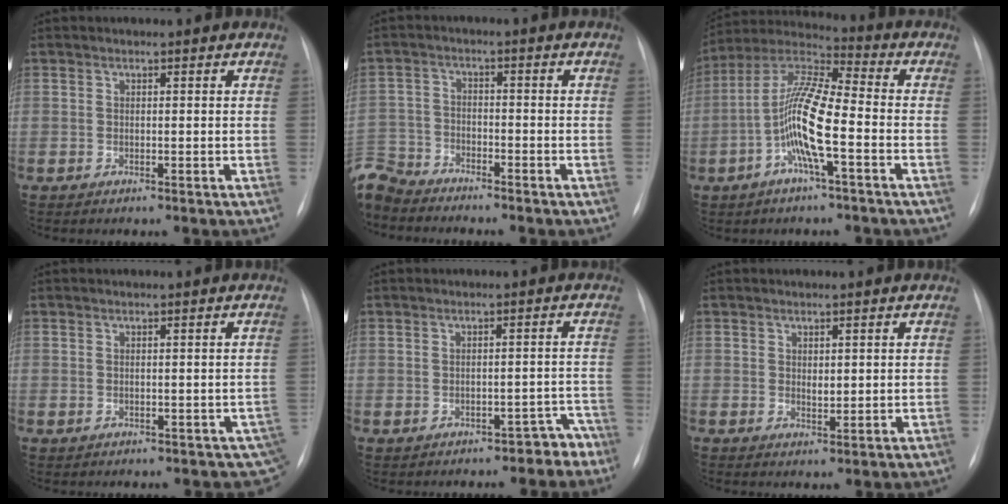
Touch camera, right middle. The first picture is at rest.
{"total": 8.8, "force": [-8.3, 2.5, 1.0], "torque": [-0.030, 0.000, -0.157]}
{"total": 11.8, "force": [-3.0, 1.4, 11.4], "torque": [-0.231, 0.010, -0.064]}
{"total": 3.1, "force": [-1.1, 2.1, 1.9], "torque": [-0.011, 0.009, -0.004]}
{"total": 3.3, "force": [-2.6, 1.7, 1.0], "torque": [-0.006, 0.030, -0.025]}
{"total": 1.6, "force": [0.4, 0.9, 1.2], "torque": [-0.018, -0.006, 0.009]}